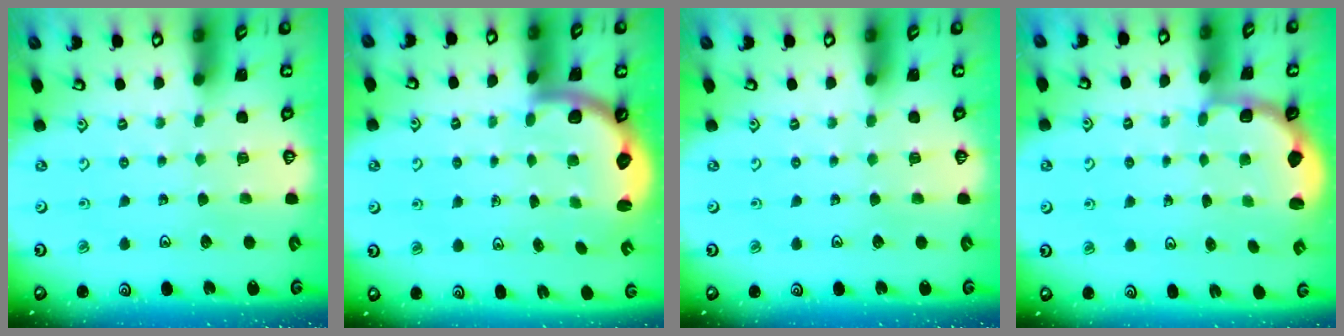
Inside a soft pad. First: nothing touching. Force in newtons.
{"total": 2.8, "press": 2.5, "slide": 1.3}
{"total": 0.0}
{"total": 2.7, "press": 2.1, "slide": 1.7}